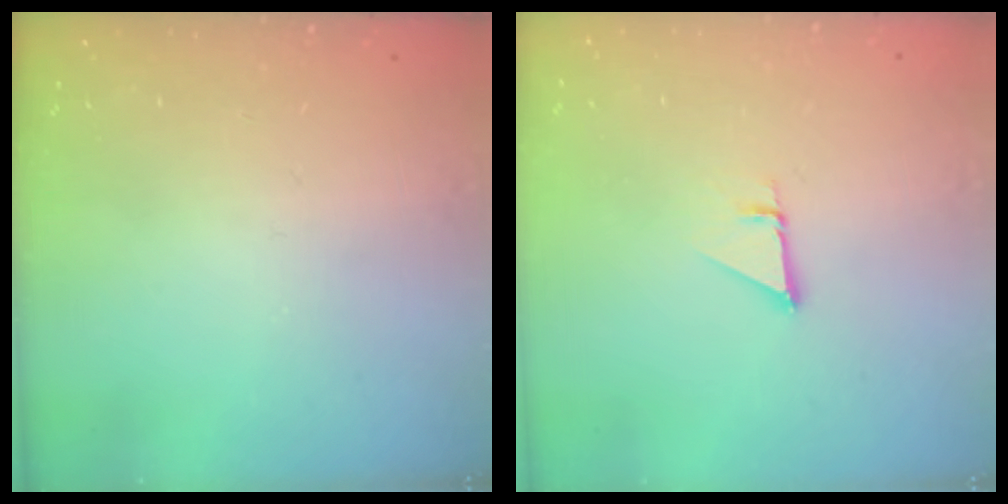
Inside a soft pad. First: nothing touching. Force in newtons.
{"total": 1.0, "press": 1.0, "slide": 0.1}